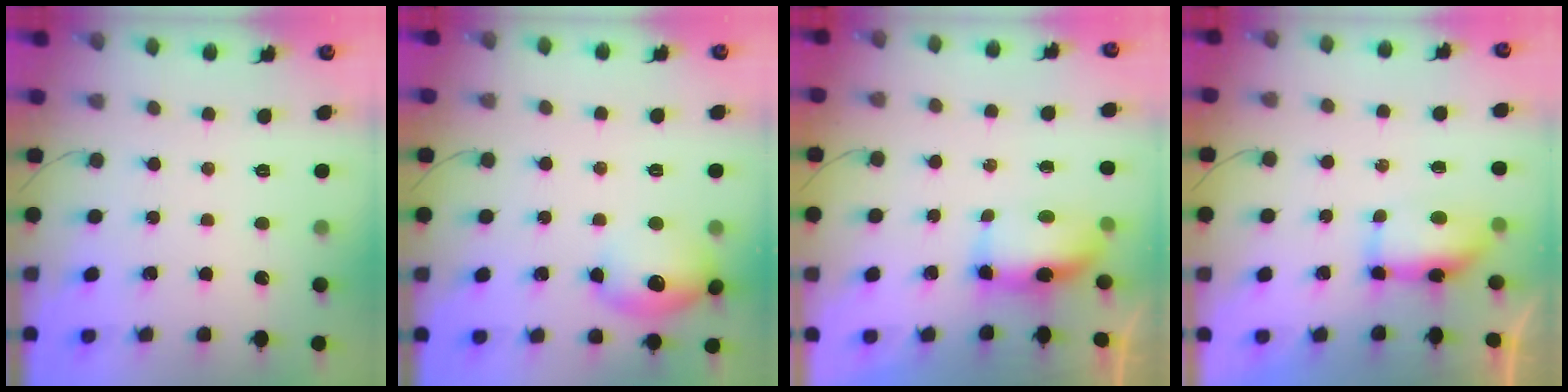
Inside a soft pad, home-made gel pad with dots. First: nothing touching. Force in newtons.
{"total": 13.6, "press": 13.6, "slide": 1.2}
{"total": 7.1, "press": 7.1, "slide": 0.9}
{"total": 8.0, "press": 7.2, "slide": 3.4}